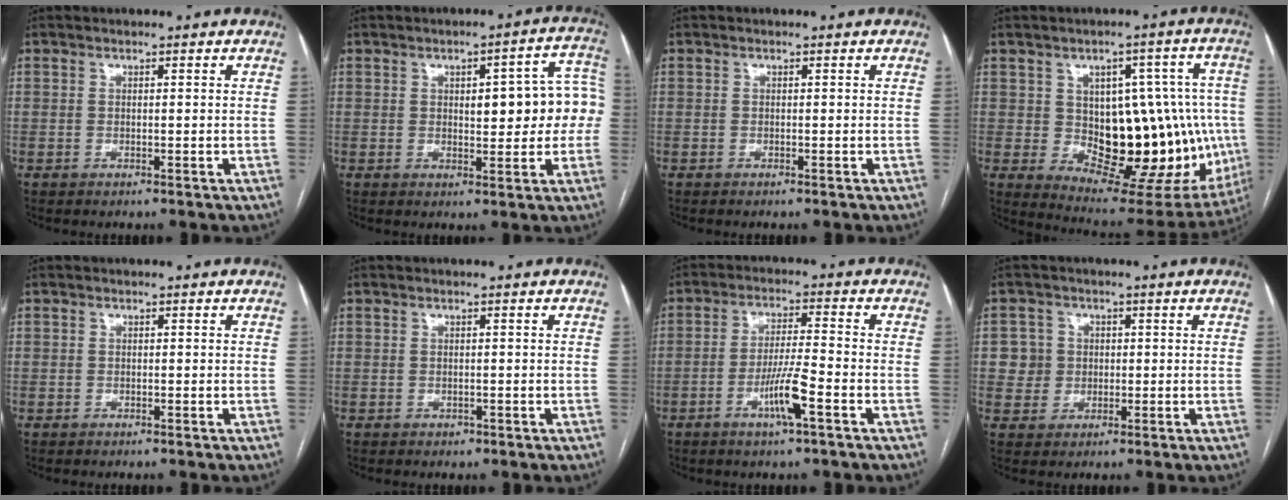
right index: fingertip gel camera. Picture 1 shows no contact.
{"total": 10.8, "force": [0.7, 3.7, 10.2], "torque": [-0.114, 0.035, 0.013]}
{"total": 0.0}
{"total": 20.6, "force": [-1.6, 10.1, 17.9], "torque": [-0.193, 0.028, 0.006]}
{"total": 0.5, "force": [-0.3, 0.5, -0.1], "torque": [0.002, 0.006, -0.007]}
{"total": 0.8, "force": [-0.4, 0.6, 0.1], "torque": [-0.002, 0.002, -0.004]}
{"total": 6.6, "force": [-3.0, 0.0, 5.9], "torque": [-0.116, -0.005, -0.055]}
{"total": 4.3, "force": [0.5, 4.3, 0.2], "torque": [0.005, 0.016, 0.013]}